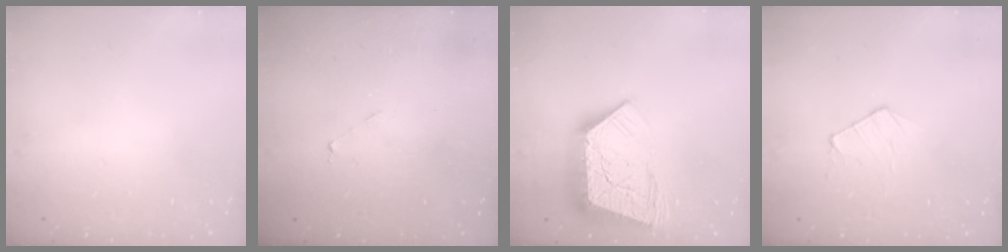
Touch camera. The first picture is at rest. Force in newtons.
{"total": 2.1, "press": 2.1, "slide": 0.2}
{"total": 17.3, "press": 17.2, "slide": 1.6}
{"total": 4.8, "press": 4.7, "slide": 0.5}